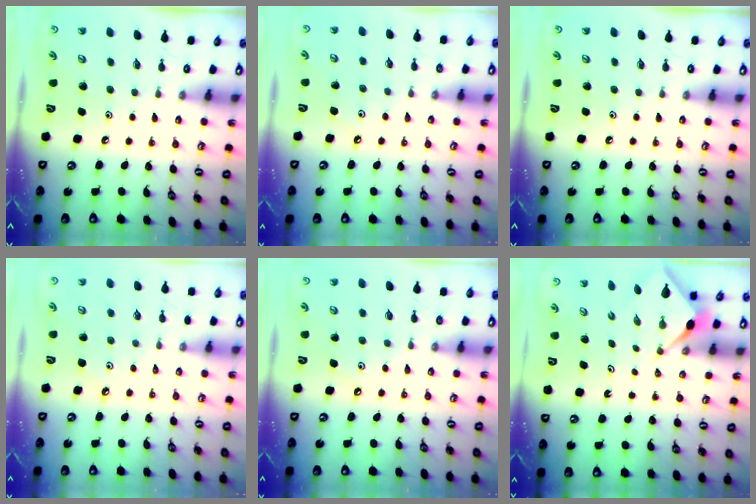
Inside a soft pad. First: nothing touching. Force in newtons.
{"total": 3.3, "press": 3.3, "slide": 0.5}
{"total": 0.0}
{"total": 2.2, "press": 2.1, "slide": 0.4}
{"total": 3.1, "press": 3.1, "slide": 0.4}
{"total": 2.4, "press": 2.4, "slide": 0.3}